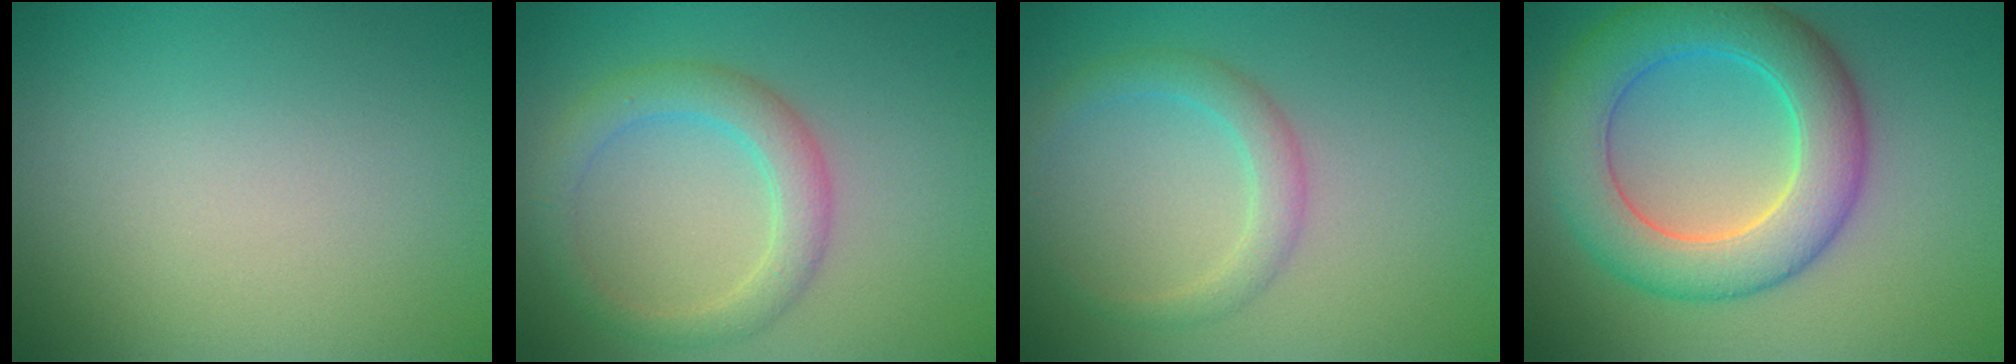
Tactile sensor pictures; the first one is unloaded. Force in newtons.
{"total": 3.4, "press": 3.4, "slide": 0.1}
{"total": 2.3, "press": 2.2, "slide": 0.1}
{"total": 7.9, "press": 7.9, "slide": 0.2}